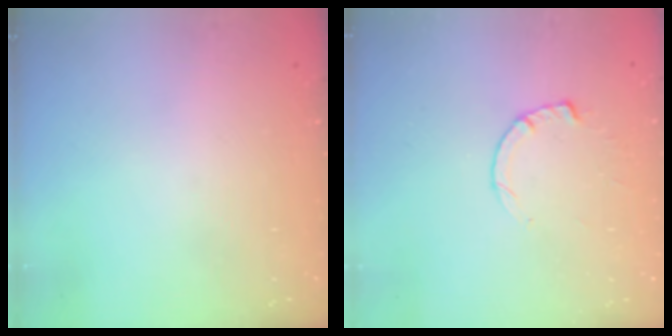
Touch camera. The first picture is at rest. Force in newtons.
{"total": 4.1, "press": 4.0, "slide": 0.8}